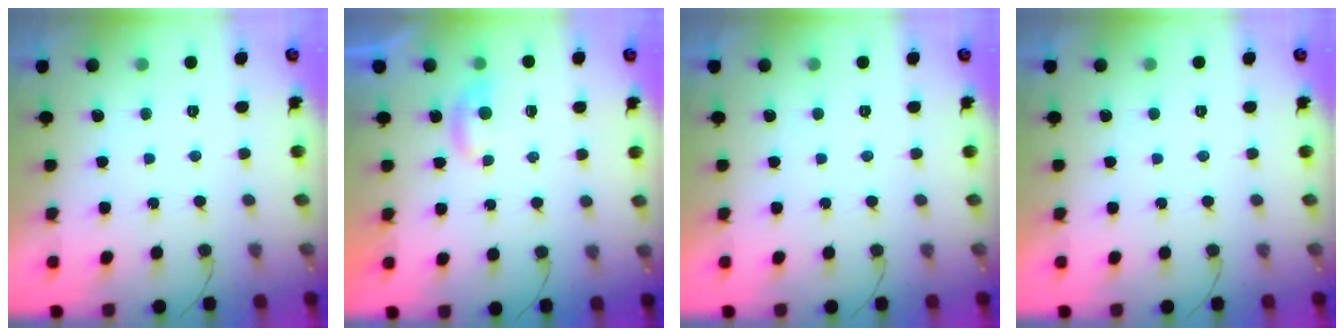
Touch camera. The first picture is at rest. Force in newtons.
{"total": 3.5, "press": 3.5, "slide": 0.4}
{"total": 0.0}
{"total": 0.0}